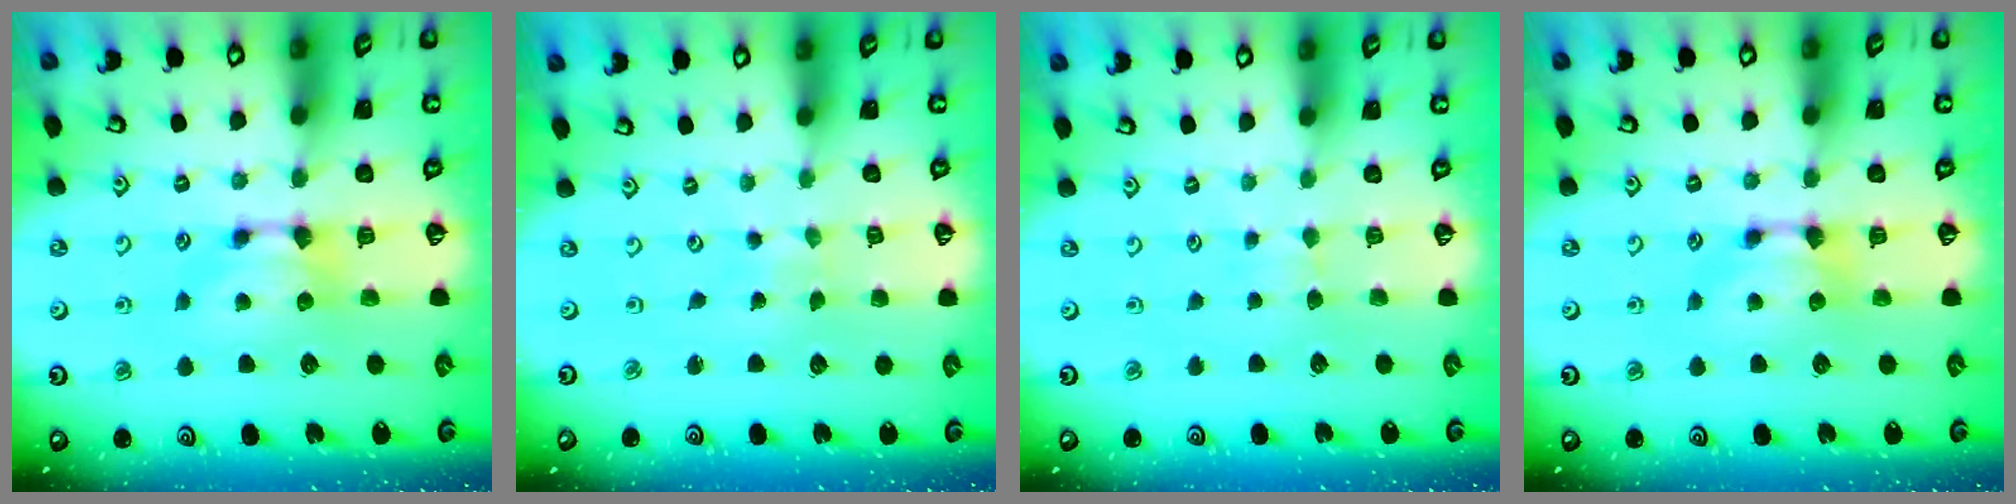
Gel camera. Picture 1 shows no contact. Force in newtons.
{"total": 5.7, "press": 5.7, "slide": 0.3}
{"total": 2.8, "press": 2.8, "slide": 0.2}
{"total": 0.0}